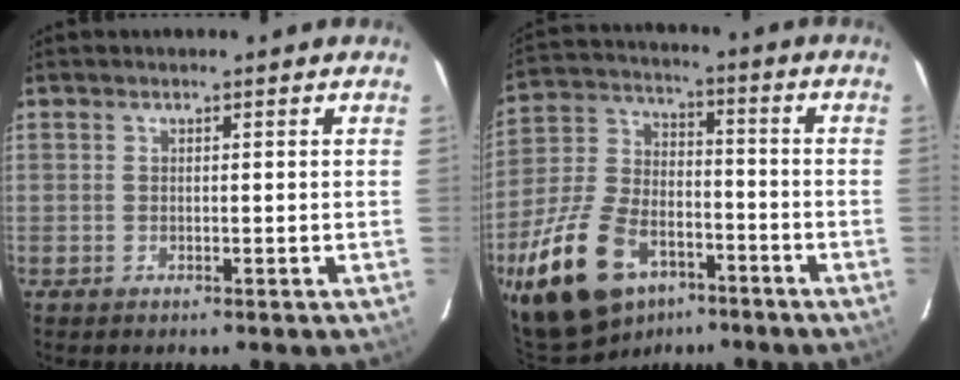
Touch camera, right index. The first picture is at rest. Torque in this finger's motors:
{"motor_torque": [1.09, -1.05, 0.85, 0.21]}